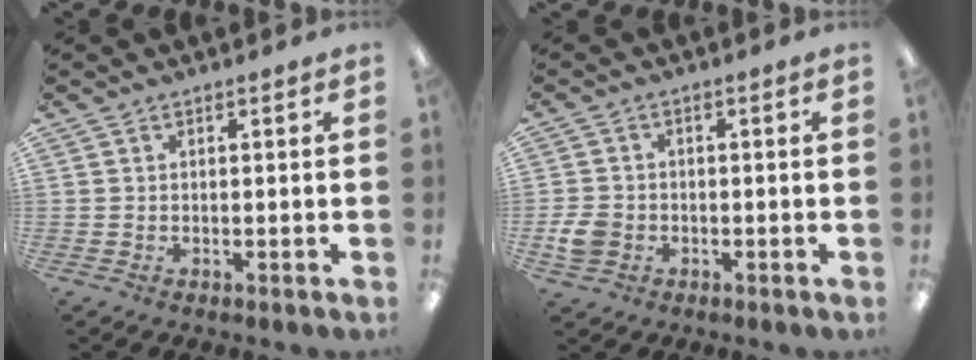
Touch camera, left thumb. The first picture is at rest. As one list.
[{"total": 4.9, "force": [-1.6, 3.8, 2.6], "torque": [-0.043, 0.004, -0.031]}]